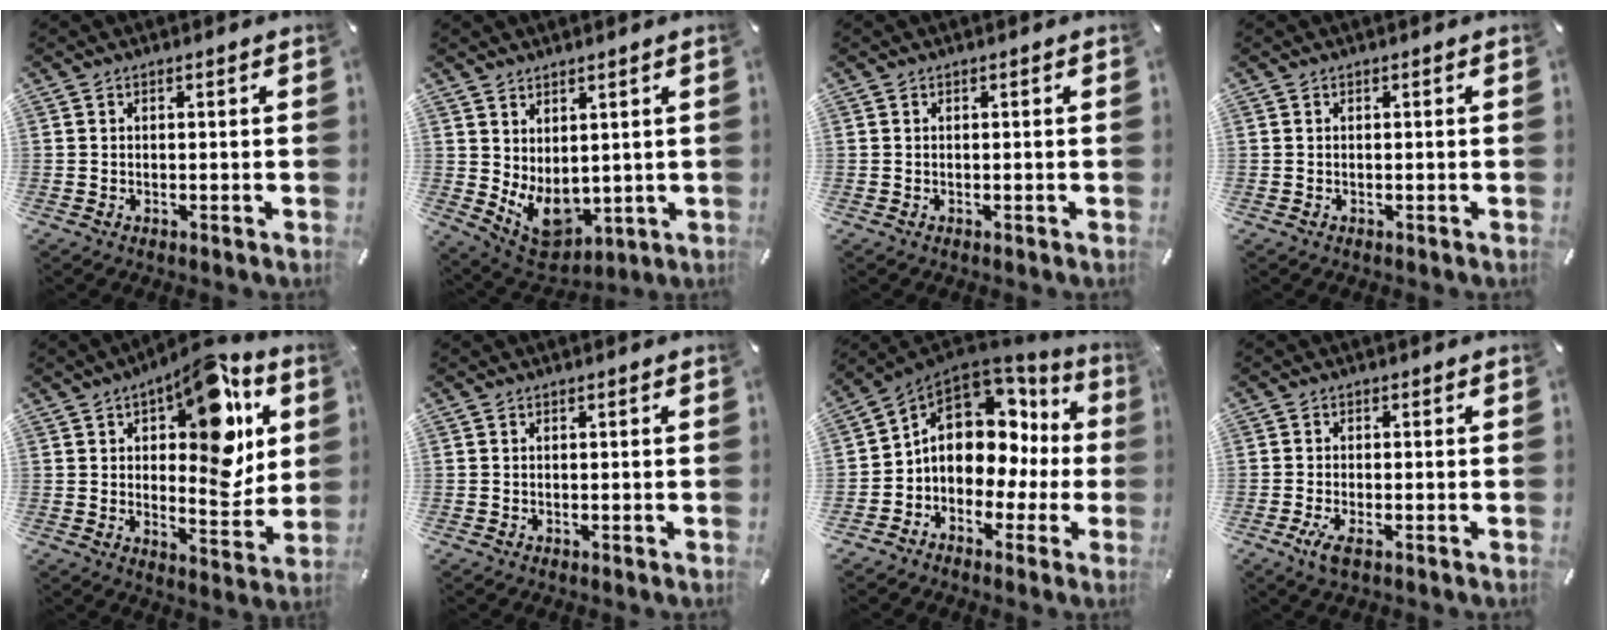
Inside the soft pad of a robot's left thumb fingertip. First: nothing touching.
{"total": 8.5, "force": [0.2, 6.8, 5.1], "torque": [-0.082, -0.023, 0.010]}
{"total": 0.0}
{"total": 0.0}
{"total": 17.7, "force": [7.7, 8.4, 13.5], "torque": [-0.166, -0.051, 0.125]}
{"total": 0.0}
{"total": 11.7, "force": [2.9, 9.3, 6.4], "torque": [-0.100, -0.028, 0.054]}
{"total": 3.3, "force": [-1.4, 1.1, 2.8], "torque": [-0.066, -0.006, -0.028]}